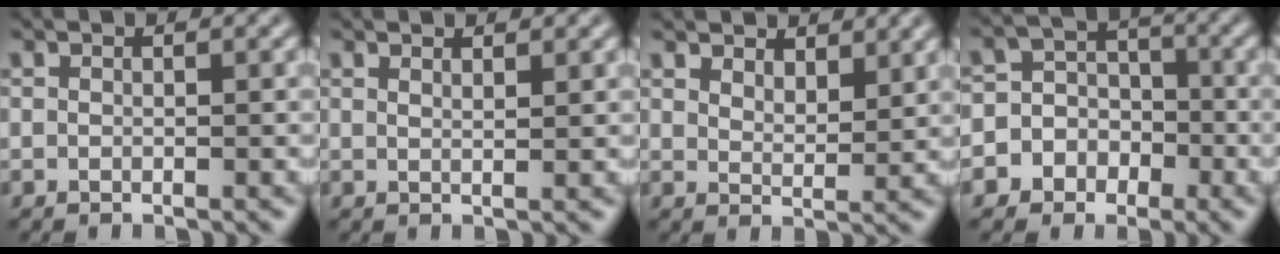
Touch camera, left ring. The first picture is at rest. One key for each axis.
{"total": 1.4, "fx": 1.2, "fy": 0.3, "fz": 0.7, "tx": -0.007, "ty": 0.003, "tz": 0.012}
{"total": 3.5, "fx": 3.1, "fy": 1.2, "fz": 1.2, "tx": -0.029, "ty": 0.000, "tz": 0.045}
{"total": 7.7, "fx": -3.3, "fy": 6.9, "fz": 0.9, "tx": -0.010, "ty": 0.012, "tz": -0.083}